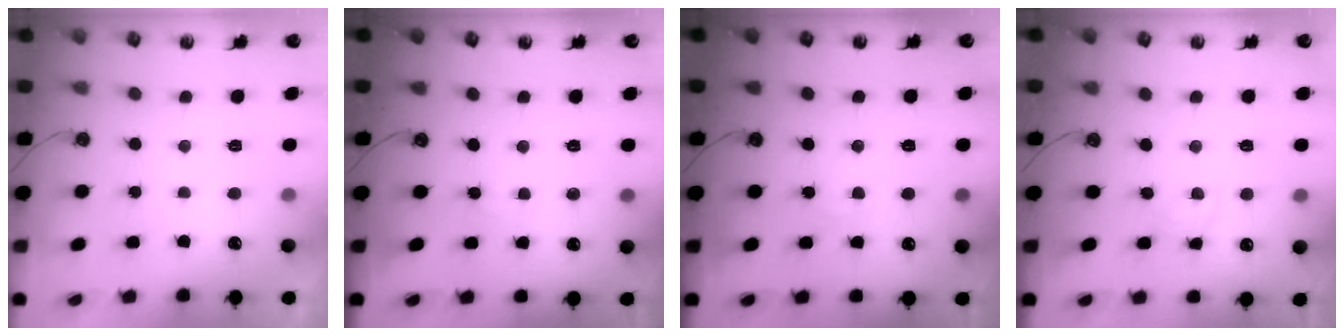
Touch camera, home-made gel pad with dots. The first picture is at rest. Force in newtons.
{"total": 4.7, "press": 4.7, "slide": 0.4}
{"total": 2.4, "press": 2.4, "slide": 0.4}
{"total": 4.2, "press": 4.2, "slide": 0.5}